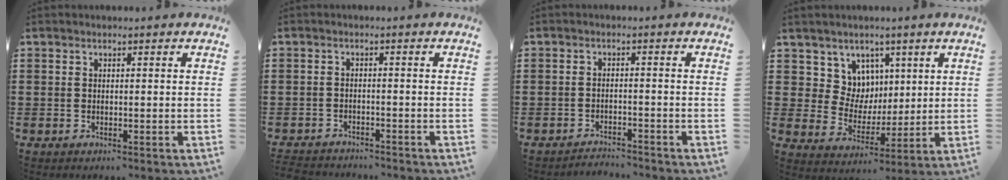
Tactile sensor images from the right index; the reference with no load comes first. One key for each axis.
{"total": 2.1, "fx": -2.1, "fy": 0.2, "fz": -0.2, "tx": -0.003, "ty": 0.001, "tz": -0.047}
{"total": 2.3, "fx": -2.3, "fy": 0.1, "fz": -0.2, "tx": -0.004, "ty": 0.002, "tz": -0.052}
{"total": 7.4, "fx": 3.7, "fy": 6.3, "fz": 0.7, "tx": -0.056, "ty": -0.008, "tz": 0.073}